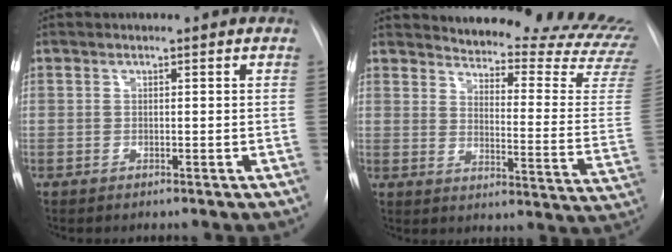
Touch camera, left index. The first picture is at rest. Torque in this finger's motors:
{"motor_torque": [0.83, -1.31, 0.06, 0.00]}